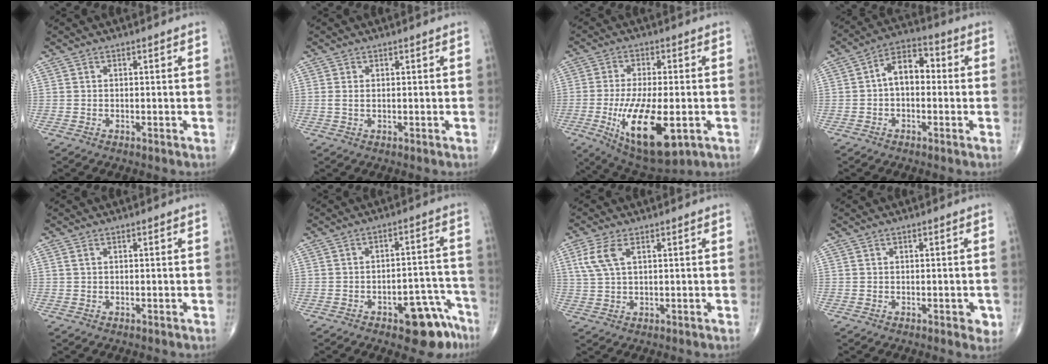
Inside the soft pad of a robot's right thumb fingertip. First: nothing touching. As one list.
[{"total": 1.0, "force": [0.1, 0.5, 0.9], "torque": [-0.024, 0.002, 0.005]}, {"total": 16.8, "force": [-4.7, 6.6, 14.7], "torque": [-0.257, -0.014, -0.062]}, {"total": 8.0, "force": [0.0, 5.0, 6.3], "torque": [-0.083, 0.031, -0.013]}, {"total": 0.7, "force": [0.3, 0.4, 0.5], "torque": [-0.012, 0.005, 0.007]}, {"total": 10.5, "force": [-6.4, 4.4, 7.1], "torque": [-0.056, 0.053, -0.078]}, {"total": 5.3, "force": [2.1, 2.4, 4.3], "torque": [-0.108, 0.006, 0.049]}, {"total": 2.3, "force": [-0.4, 1.2, 2.0], "torque": [-0.013, -0.002, -0.003]}]